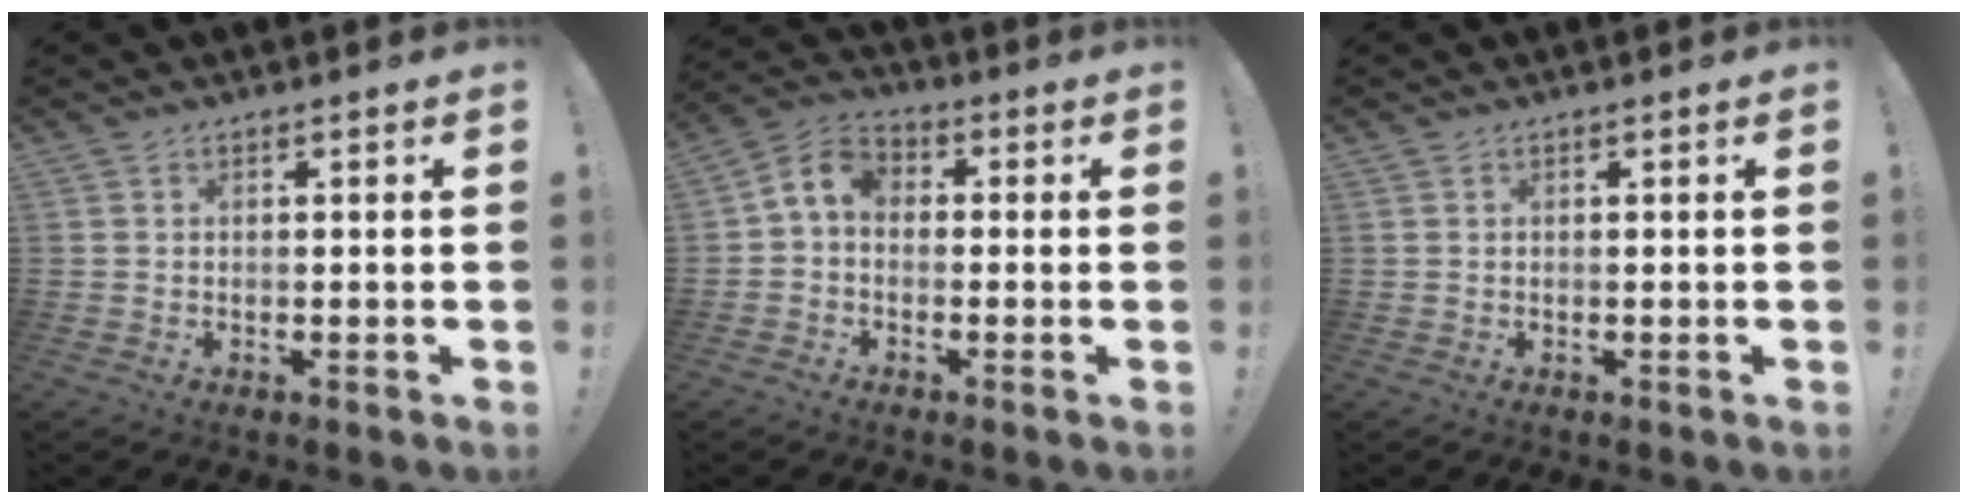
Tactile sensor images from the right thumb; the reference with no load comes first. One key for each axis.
{"total": 6.7, "fx": -0.5, "fy": 4.9, "fz": 4.6, "tx": -0.091, "ty": 0.012, "tz": -0.005}
{"total": 0.0}